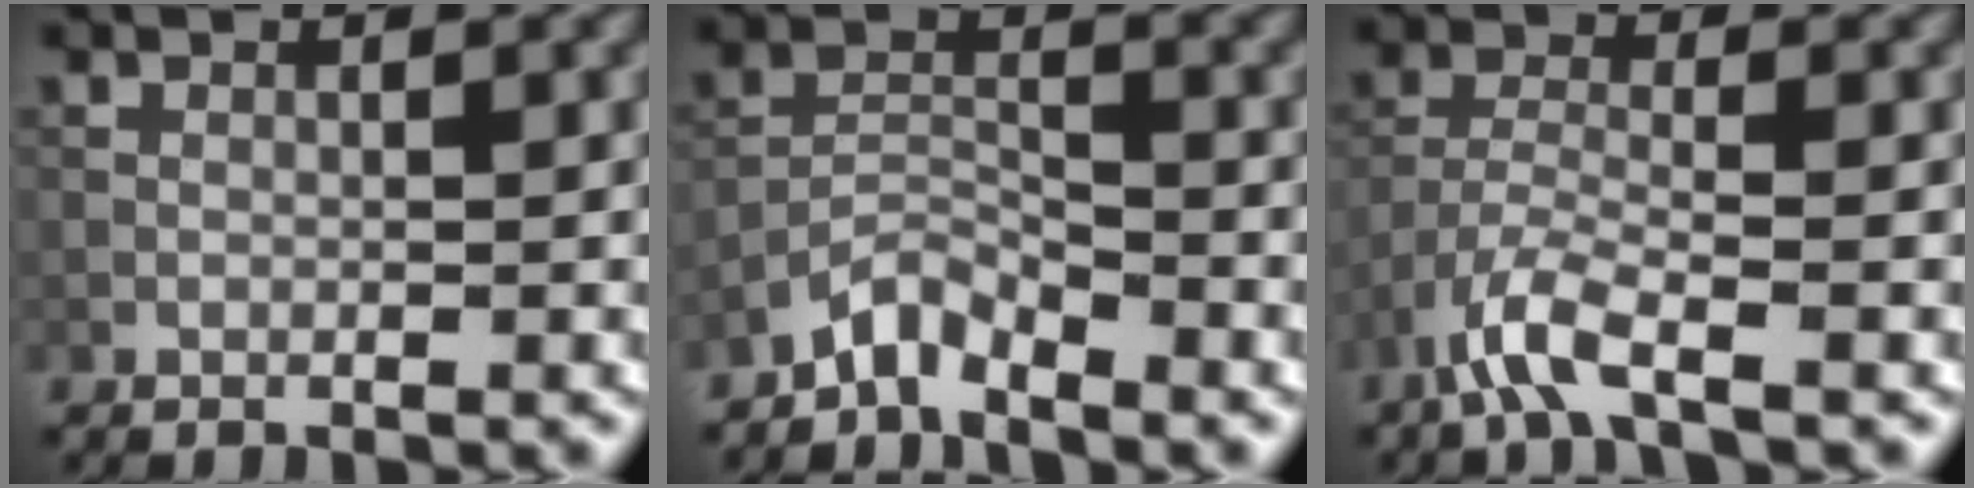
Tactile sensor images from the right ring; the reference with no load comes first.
{"total": 2.9, "force": [-2.7, 0.6, 0.9], "torque": [-0.016, 0.008, -0.061]}
{"total": 4.2, "force": [-2.9, 0.9, 2.8], "torque": [-0.066, -0.005, -0.070]}